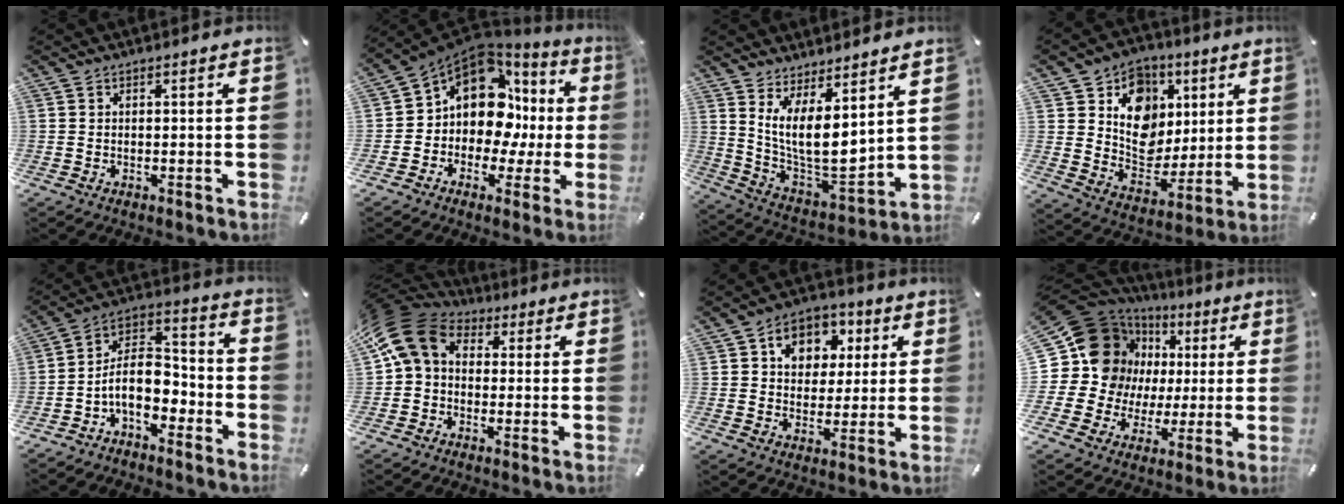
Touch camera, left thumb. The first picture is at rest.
{"total": 13.2, "force": [3.8, 9.9, 7.9], "torque": [-0.150, -0.046, 0.062]}
{"total": 11.4, "force": [5.4, 5.1, 8.6], "torque": [-0.177, -0.071, 0.106]}
{"total": 13.4, "force": [3.7, 12.1, 4.5], "torque": [-0.062, -0.026, 0.074]}
{"total": 10.6, "force": [-4.2, 6.6, 7.1], "torque": [-0.137, 0.008, -0.081]}
{"total": 12.7, "force": [2.2, 9.8, 7.8], "torque": [-0.158, 0.004, 0.040]}
{"total": 9.8, "force": [3.2, 8.3, 4.1], "torque": [-0.061, -0.008, 0.055]}
{"total": 19.9, "force": [4.9, 17.3, 8.4], "torque": [-0.148, -0.044, 0.113]}